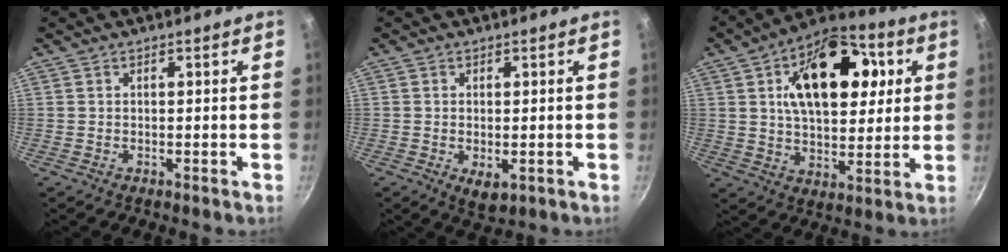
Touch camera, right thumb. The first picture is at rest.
{"total": 3.7, "force": [-1.0, 1.9, 3.1], "torque": [-0.052, -0.008, -0.011]}
{"total": 21.0, "force": [5.8, 11.7, 16.4], "torque": [-0.210, 0.004, 0.084]}